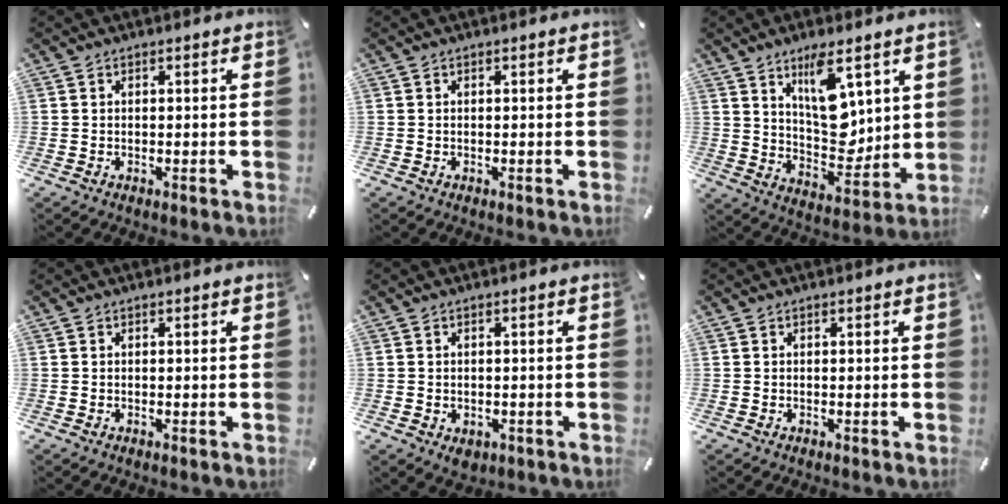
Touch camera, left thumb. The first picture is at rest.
{"total": 0.0}
{"total": 13.0, "force": [6.6, 7.0, 8.8], "torque": [-0.119, -0.039, 0.118]}
{"total": 0.0}
{"total": 2.4, "force": [-0.9, 1.9, 1.1], "torque": [-0.008, 0.002, -0.017]}
{"total": 0.0}